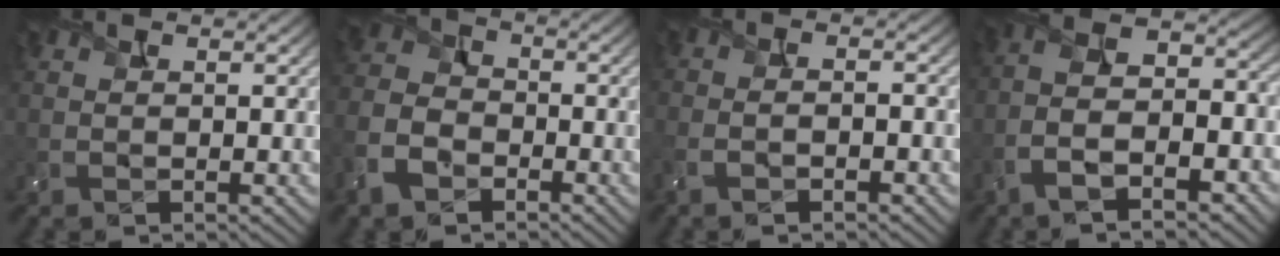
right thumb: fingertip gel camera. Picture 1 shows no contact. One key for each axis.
{"total": 7.0, "fx": -3.9, "fy": 4.6, "fz": 3.4, "tx": -0.097, "ty": -0.007, "tz": -0.092}
{"total": 3.3, "fx": -1.9, "fy": 0.9, "fz": 2.5, "tx": -0.041, "ty": 0.006, "tz": -0.041}
{"total": 11.1, "fx": -5.6, "fy": 4.8, "fz": 8.4, "tx": -0.166, "ty": -0.001, "tz": -0.107}